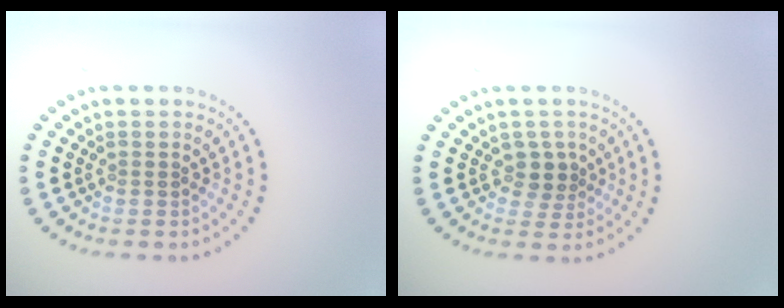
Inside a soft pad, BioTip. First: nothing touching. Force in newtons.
{"total": 2.1, "press": 1.6, "slide": 1.2}